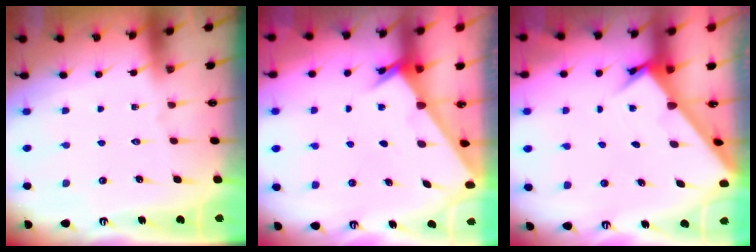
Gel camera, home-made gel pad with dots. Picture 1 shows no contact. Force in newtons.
{"total": 2.3, "press": 2.3, "slide": 0.3}
{"total": 2.5, "press": 2.5, "slide": 0.3}